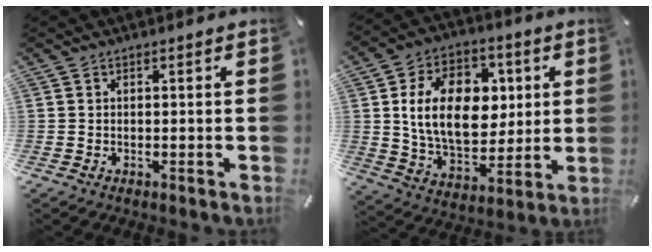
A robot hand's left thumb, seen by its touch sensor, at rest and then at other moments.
{"total": 18.3, "force": [2.7, 12.9, 12.7], "torque": [-0.224, 0.009, 0.048]}